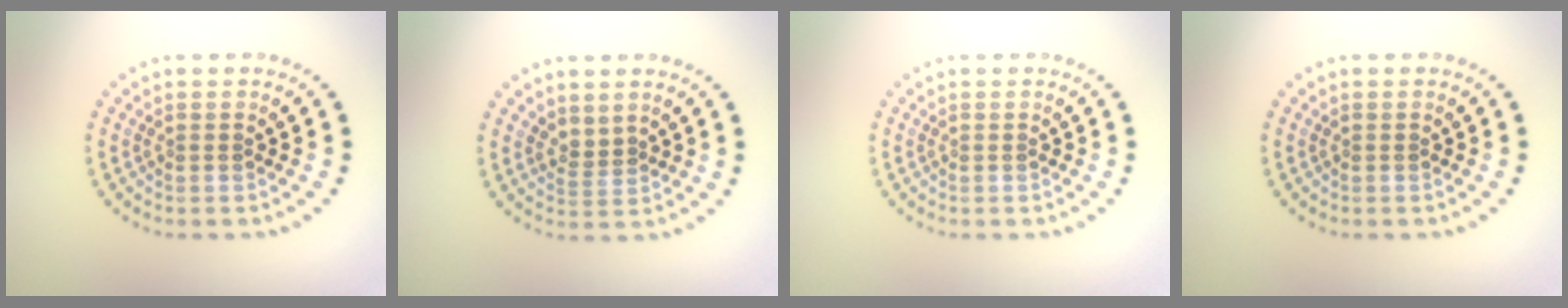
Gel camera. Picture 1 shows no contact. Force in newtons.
{"total": 1.0, "press": 0.7, "slide": 0.7}
{"total": 0.0}
{"total": 0.0}